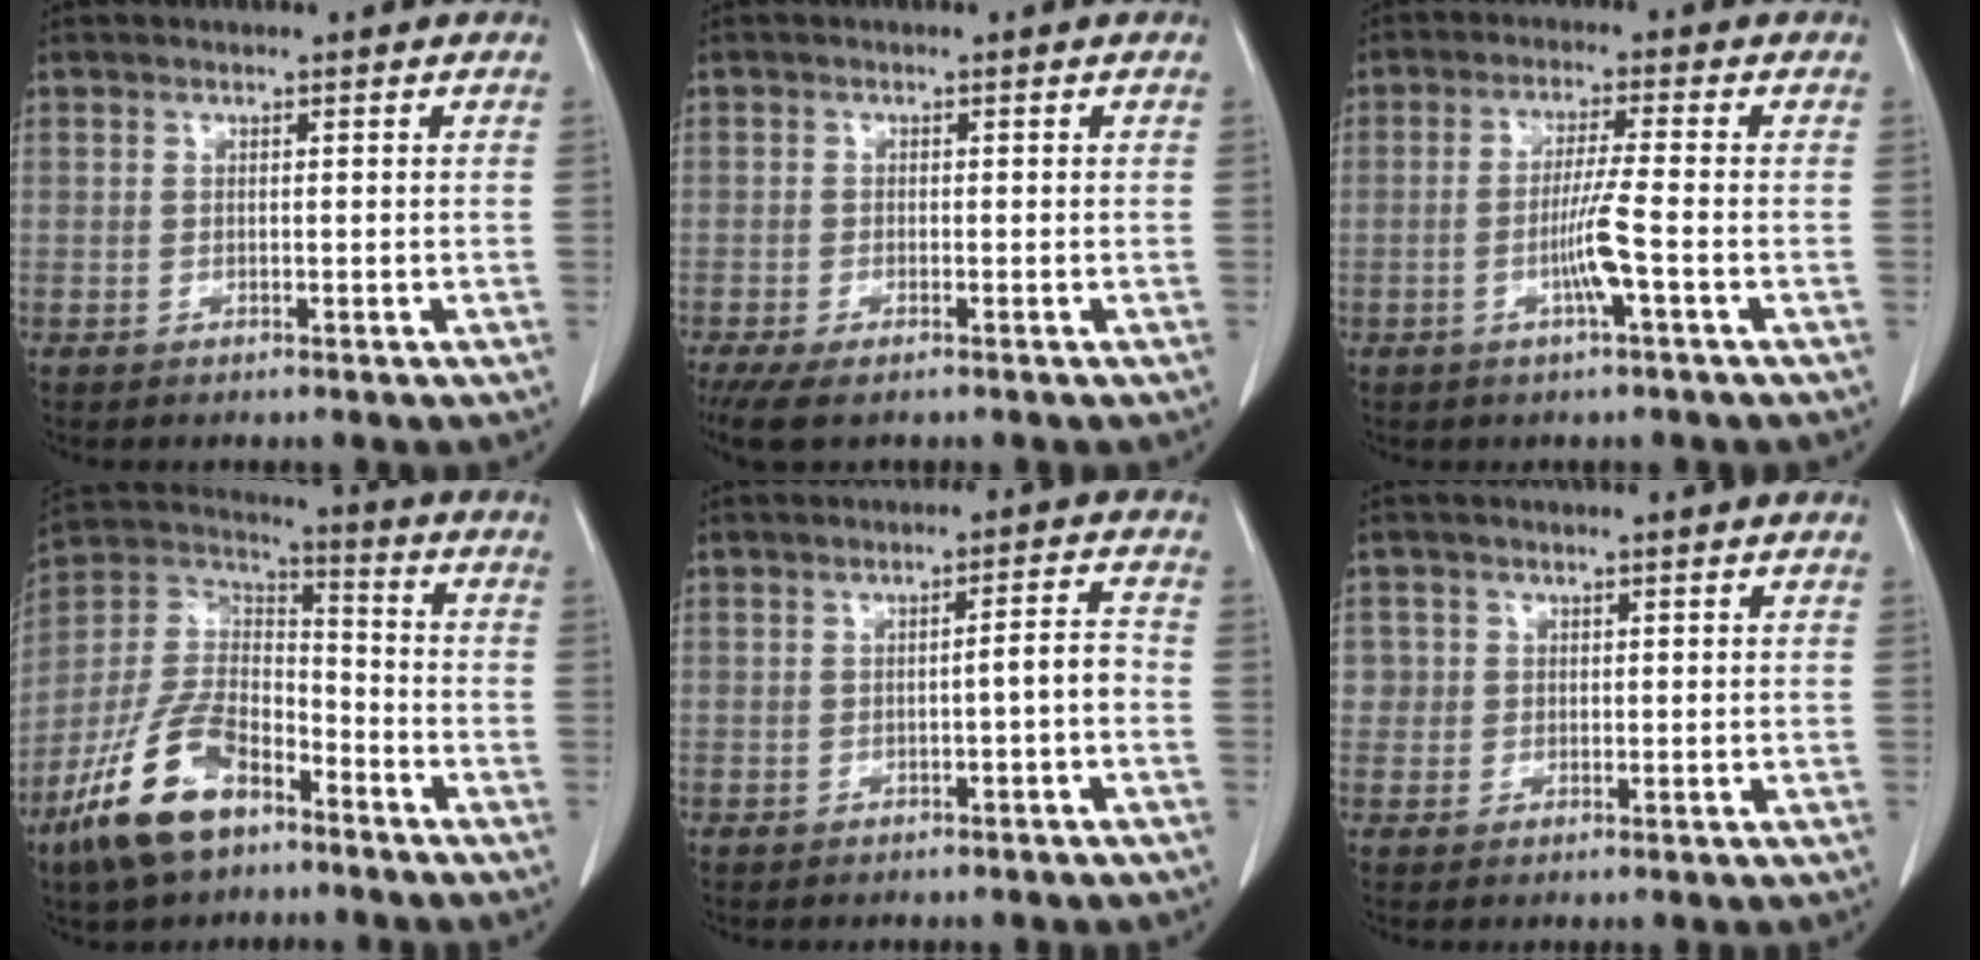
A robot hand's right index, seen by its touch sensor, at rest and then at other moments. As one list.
[{"total": 5.0, "force": [-3.6, 1.5, 3.2], "torque": [-0.057, -0.013, -0.059]}, {"total": 5.4, "force": [-1.7, -0.7, 5.1], "torque": [-0.099, -0.004, -0.033]}, {"total": 15.6, "force": [-9.7, 7.1, 10.0], "torque": [-0.213, 0.006, -0.186]}, {"total": 2.9, "force": [-1.1, 0.3, 2.7], "torque": [-0.033, 0.008, -0.017]}, {"total": 2.1, "force": [0.4, 2.1, 0.0], "torque": [0.016, 0.003, 0.002]}]